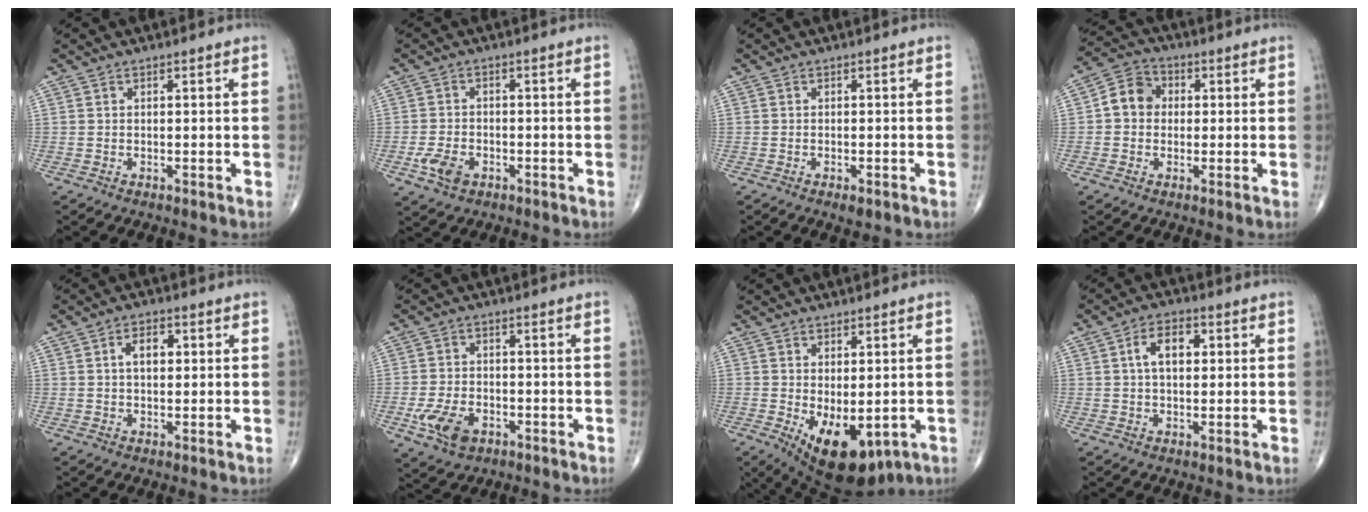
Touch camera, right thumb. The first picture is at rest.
{"total": 5.1, "force": [-2.1, 3.4, 3.1], "torque": [-0.061, 0.006, -0.038]}
{"total": 1.8, "force": [-0.9, 0.7, 1.4], "torque": [-0.023, -0.001, -0.012]}
{"total": 6.8, "force": [0.3, 5.9, 3.5], "torque": [-0.044, 0.020, -0.009]}
{"total": 4.5, "force": [0.9, 2.7, 3.5], "torque": [-0.052, 0.007, 0.012]}
{"total": 7.9, "force": [-3.2, 5.1, 5.2], "torque": [-0.095, 0.009, -0.052]}
{"total": 12.3, "force": [-3.5, 6.3, 10.0], "torque": [-0.142, -0.013, -0.030]}
{"total": 6.6, "force": [1.4, 3.9, 5.1], "torque": [-0.080, 0.012, 0.019]}